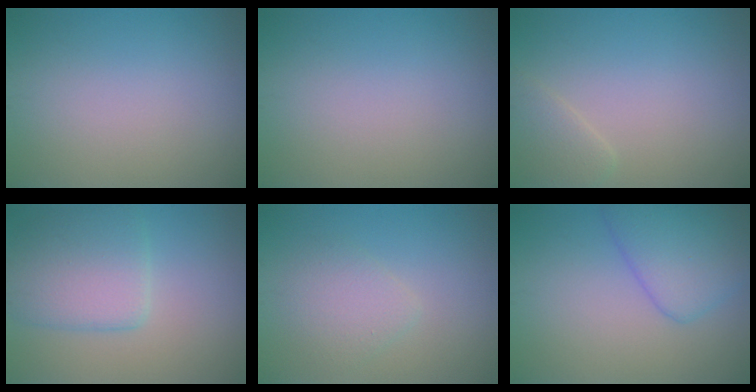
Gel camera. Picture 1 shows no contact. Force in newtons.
{"total": 0.0}
{"total": 1.7, "press": 1.7, "slide": 0.2}
{"total": 5.3, "press": 5.3, "slide": 0.3}
{"total": 2.4, "press": 2.4, "slide": 0.2}
{"total": 4.6, "press": 4.6, "slide": 0.3}